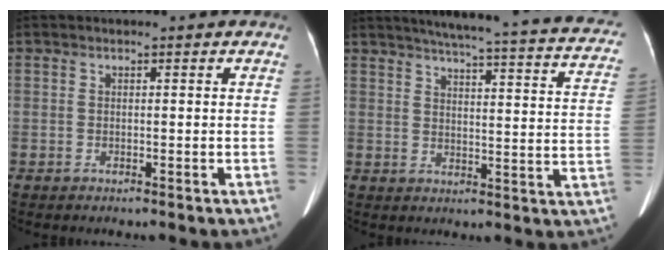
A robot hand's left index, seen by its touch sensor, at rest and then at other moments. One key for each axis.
{"total": 26.0, "fx": 22.7, "fy": 2.5, "fz": 12.5, "tx": -0.168, "ty": -0.038, "tz": 0.254}